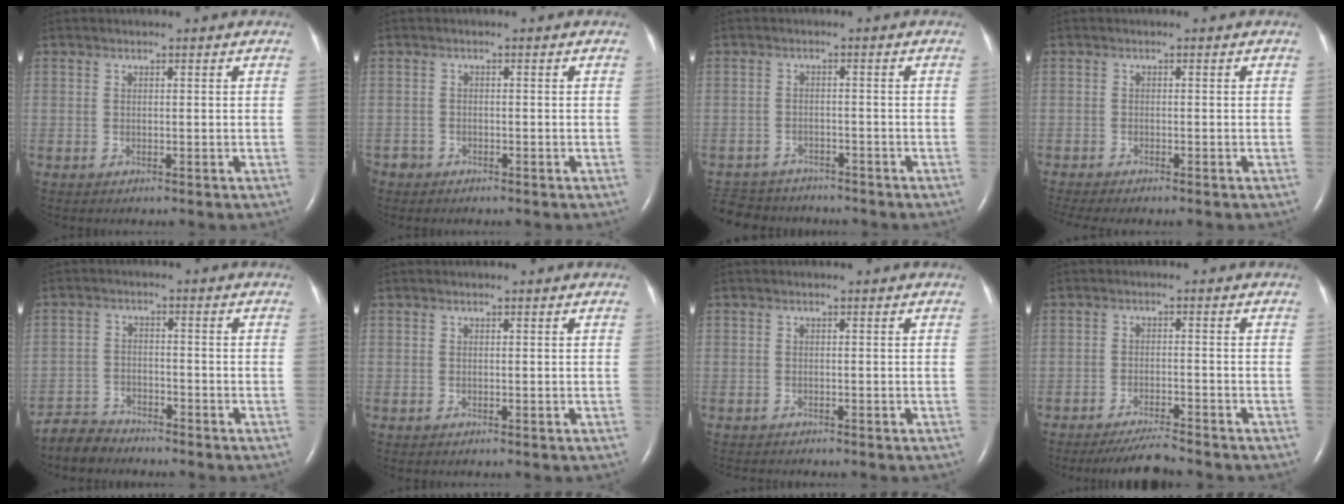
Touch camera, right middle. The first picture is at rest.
{"total": 1.5, "force": [-1.1, 0.9, -0.2], "torque": [-0.004, 0.005, -0.023]}
{"total": 8.5, "force": [-7.8, 3.0, 1.6], "torque": [-0.037, 0.000, -0.116]}
{"total": 5.3, "force": [-4.5, 0.7, 2.7], "torque": [-0.037, -0.007, -0.065]}
{"total": 4.2, "force": [-4.1, 1.0, -0.4], "torque": [0.003, -0.010, -0.078]}
{"total": 0.0}
{"total": 2.0, "force": [-1.9, 0.2, 0.6], "torque": [-0.011, -0.006, -0.024]}
{"total": 4.7, "force": [-4.4, -0.3, 1.5], "torque": [-0.030, -0.019, -0.079]}